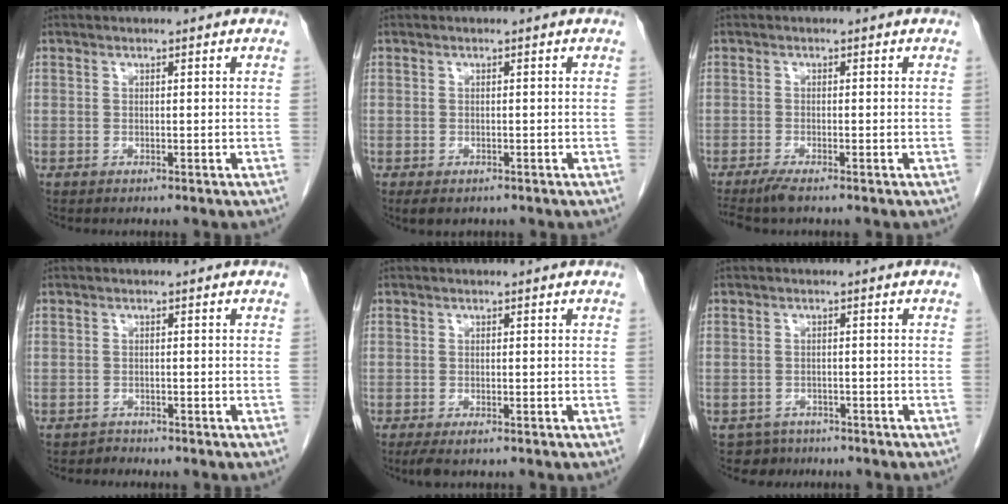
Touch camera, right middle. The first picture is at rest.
{"total": 2.5, "force": [-1.7, 1.3, 1.3], "torque": [-0.015, -0.003, -0.019]}
{"total": 2.9, "force": [-2.3, 0.0, 1.8], "torque": [-0.035, -0.009, -0.046]}
{"total": 1.0, "force": [-0.9, 0.2, -0.4], "torque": [0.005, -0.004, -0.016]}
{"total": 2.3, "force": [-1.5, 0.6, 1.6], "torque": [-0.030, -0.007, -0.025]}
{"total": 3.1, "force": [-2.4, 1.8, -0.7], "torque": [0.010, 0.005, -0.038]}